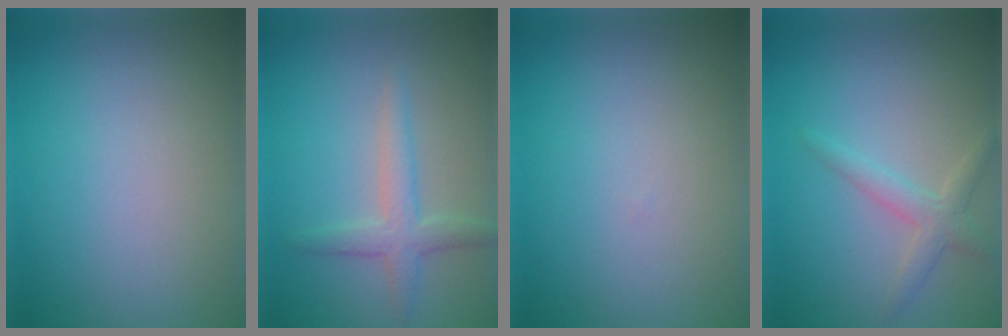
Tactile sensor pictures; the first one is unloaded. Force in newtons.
{"total": 2.7, "press": 2.7, "slide": 0.0}
{"total": 0.0}
{"total": 2.2, "press": 2.2, "slide": 0.1}